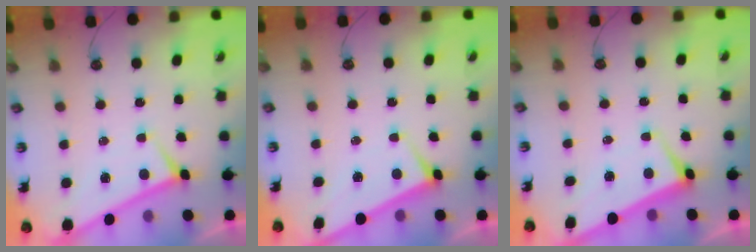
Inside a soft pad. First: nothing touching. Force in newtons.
{"total": 3.0, "press": 3.0, "slide": 0.1}
{"total": 1.6, "press": 1.2, "slide": 1.0}